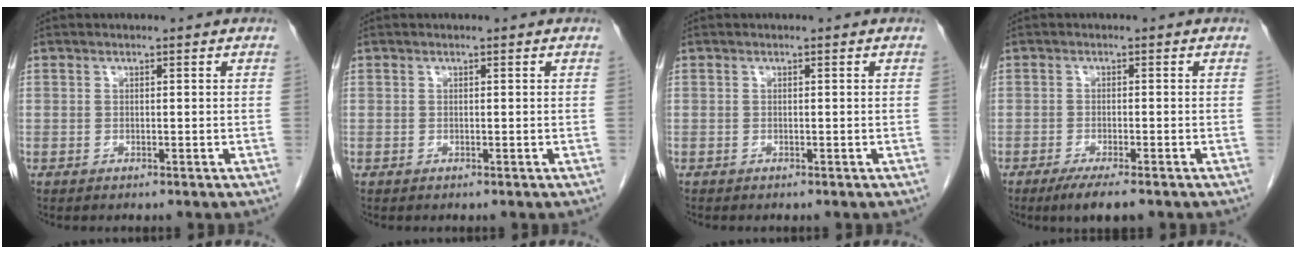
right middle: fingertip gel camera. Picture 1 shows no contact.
{"total": 0.0}
{"total": 0.0}
{"total": 4.9, "force": [-3.5, 0.6, 3.4], "torque": [-0.052, -0.012, -0.052]}